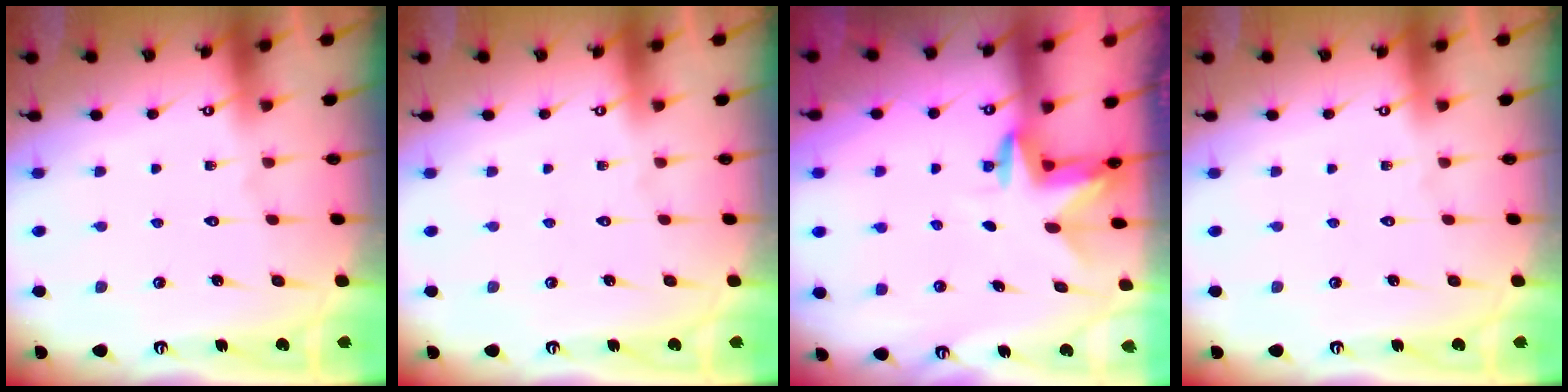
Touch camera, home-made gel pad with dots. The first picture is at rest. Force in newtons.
{"total": 0.0}
{"total": 2.7, "press": 2.7, "slide": 0.2}
{"total": 0.0}